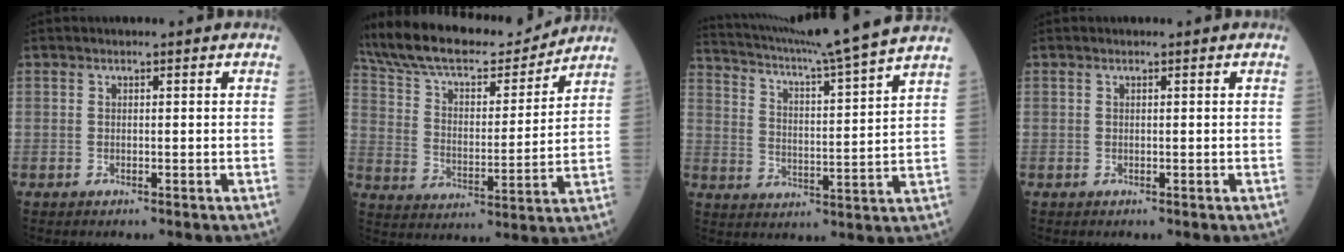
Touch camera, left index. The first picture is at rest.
{"total": 20.0, "force": [17.9, 4.4, 7.8], "torque": [-0.141, 0.010, 0.292]}
{"total": 19.2, "force": [17.1, -2.2, 8.4], "torque": [-0.155, -0.026, 0.244]}
{"total": 0.0}